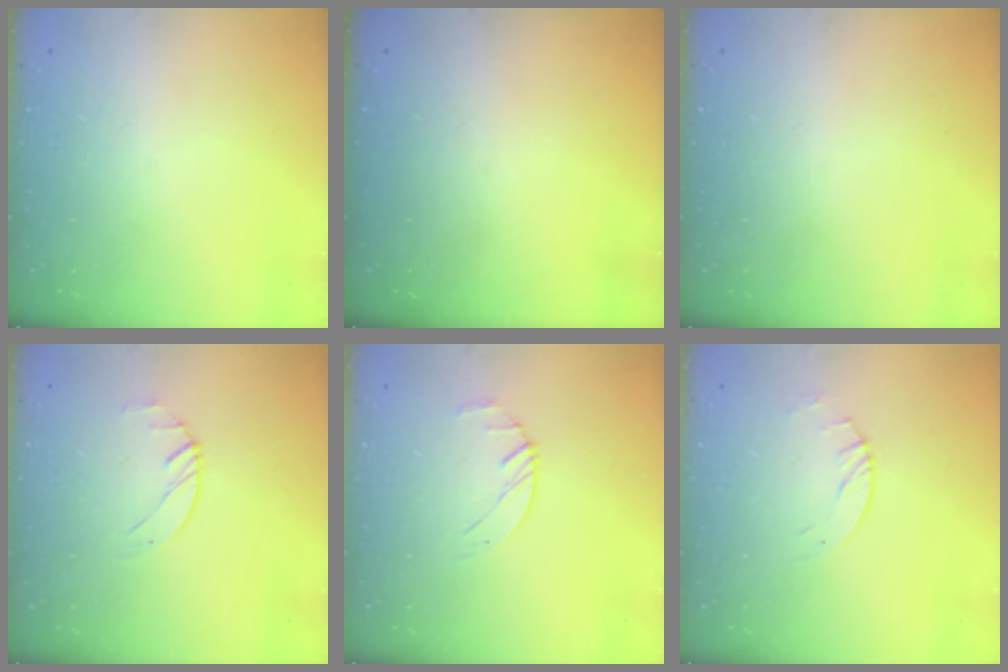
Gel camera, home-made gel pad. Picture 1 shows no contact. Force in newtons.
{"total": 0.0}
{"total": 0.0}
{"total": 1.2, "press": 1.2, "slide": 0.2}
{"total": 1.9, "press": 1.9, "slide": 0.3}
{"total": 2.8, "press": 2.8, "slide": 0.4}